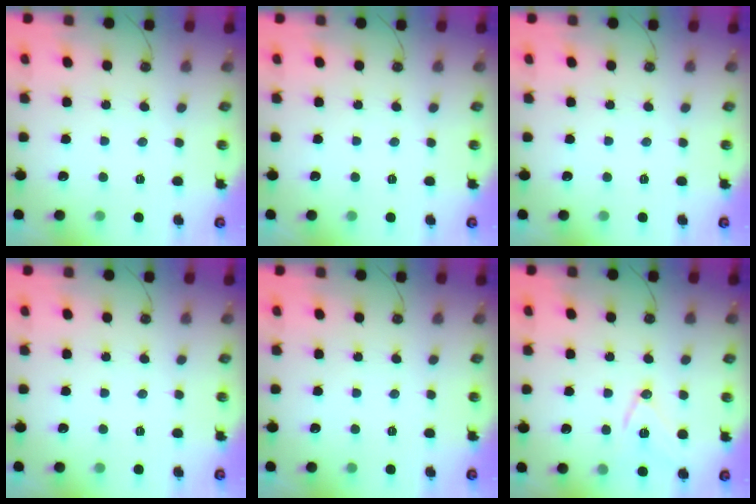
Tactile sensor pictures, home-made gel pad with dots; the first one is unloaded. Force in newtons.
{"total": 0.0}
{"total": 0.0}
{"total": 0.0}
{"total": 0.0}
{"total": 12.9, "press": 12.5, "slide": 3.1}